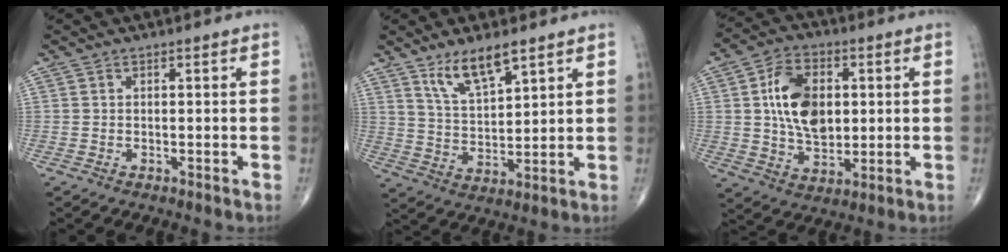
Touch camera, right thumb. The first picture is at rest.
{"total": 8.8, "force": [5.9, 2.7, 5.9], "torque": [-0.101, -0.037, 0.118]}
{"total": 13.1, "force": [2.0, 8.5, 9.8], "torque": [-0.149, -0.003, 0.035]}